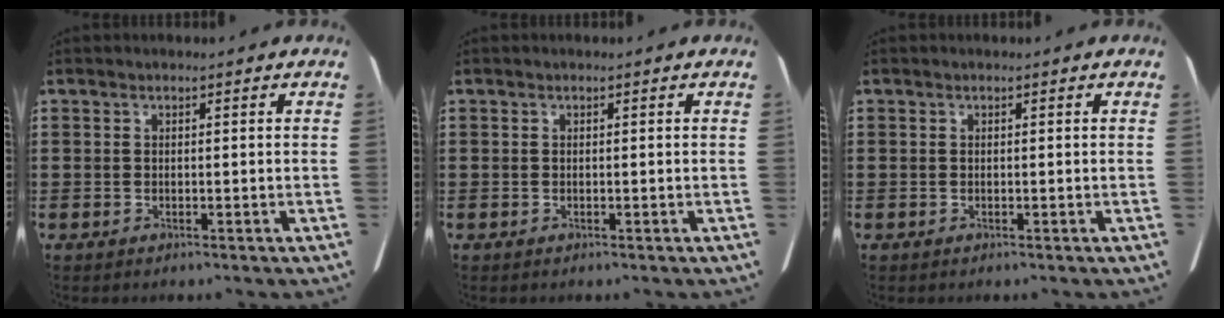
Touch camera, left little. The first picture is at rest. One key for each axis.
{"total": 0.0}
{"total": 0.0}